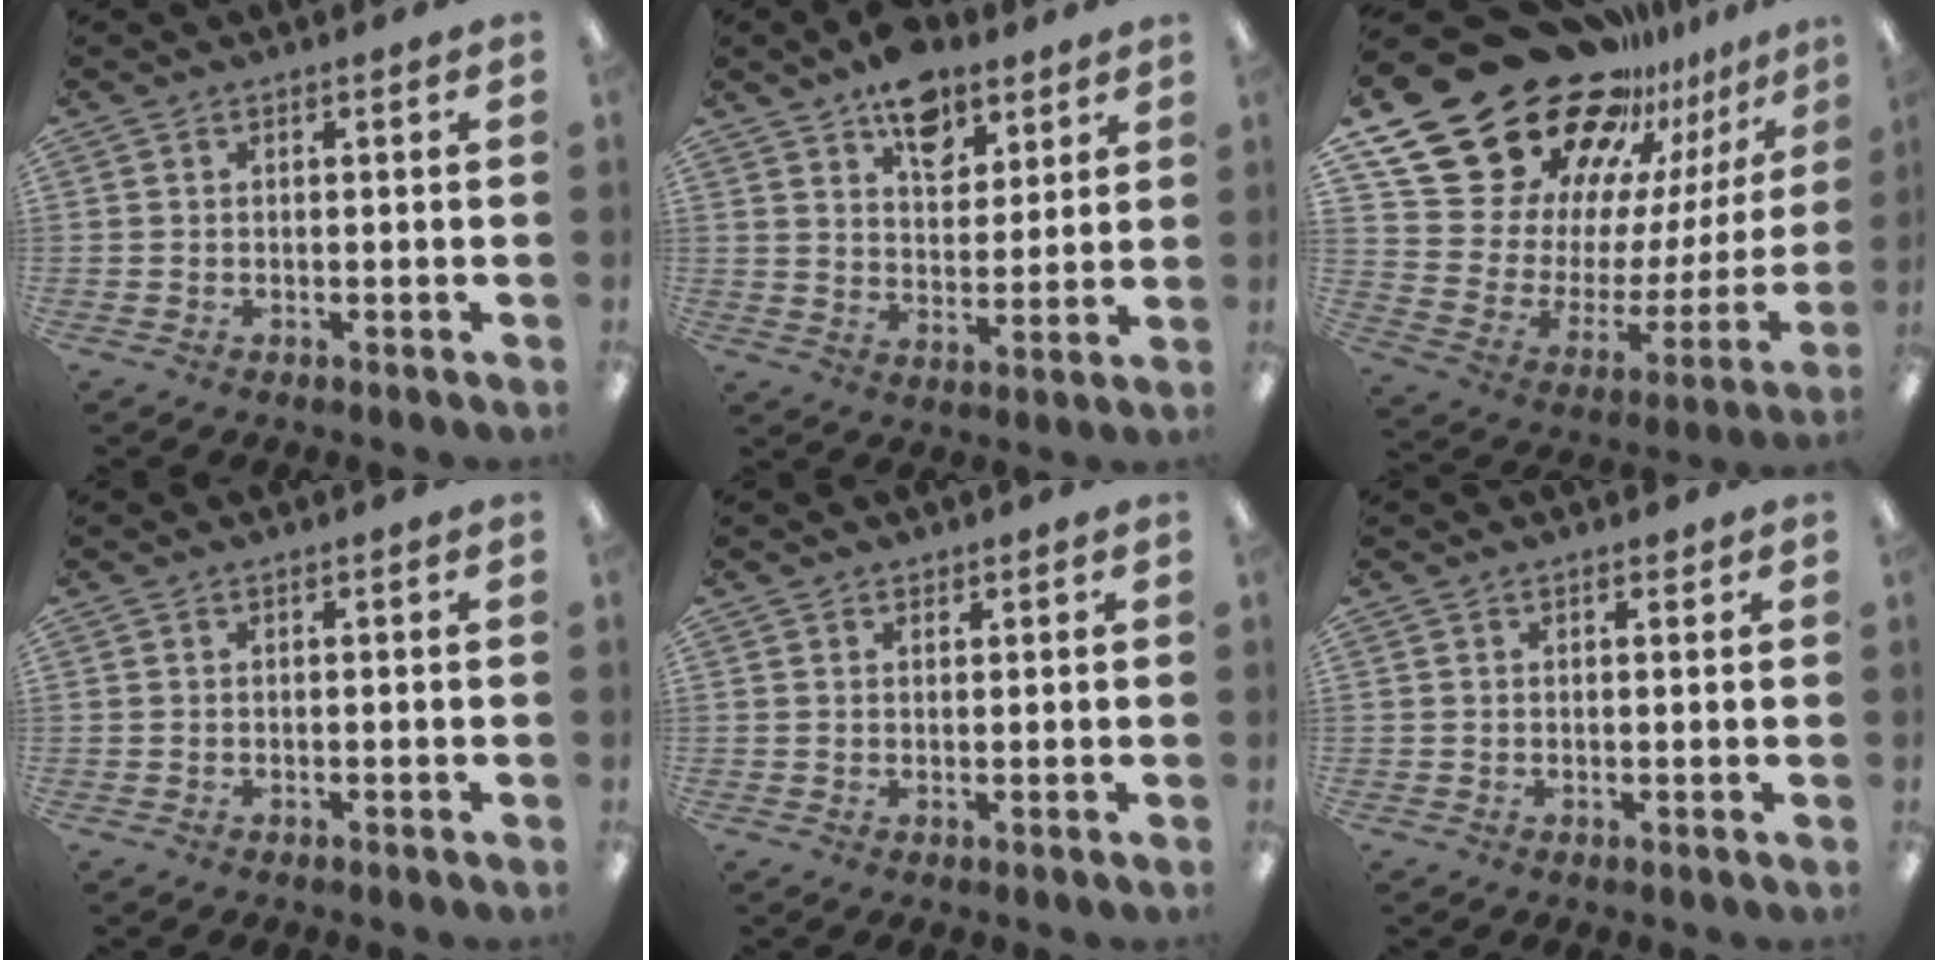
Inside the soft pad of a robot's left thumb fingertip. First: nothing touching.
{"total": 11.8, "force": [8.2, 6.8, 5.0], "torque": [-0.063, -0.043, 0.148]}
{"total": 29.9, "force": [21.3, 15.5, 14.0], "torque": [-0.230, -0.177, 0.420]}
{"total": 0.0}
{"total": 1.0, "force": [0.8, 0.5, -0.1], "torque": [0.001, 0.000, 0.017]}
{"total": 1.1, "force": [0.8, 0.6, 0.5], "torque": [-0.005, -0.003, 0.013]}